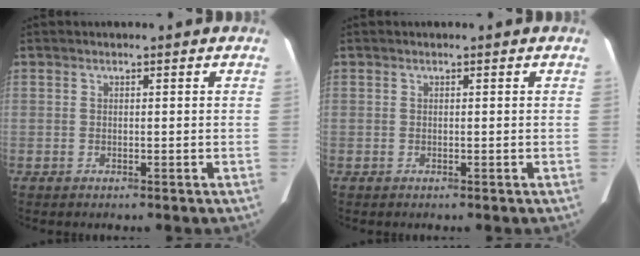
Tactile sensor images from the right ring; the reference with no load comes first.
{"total": 0.0}